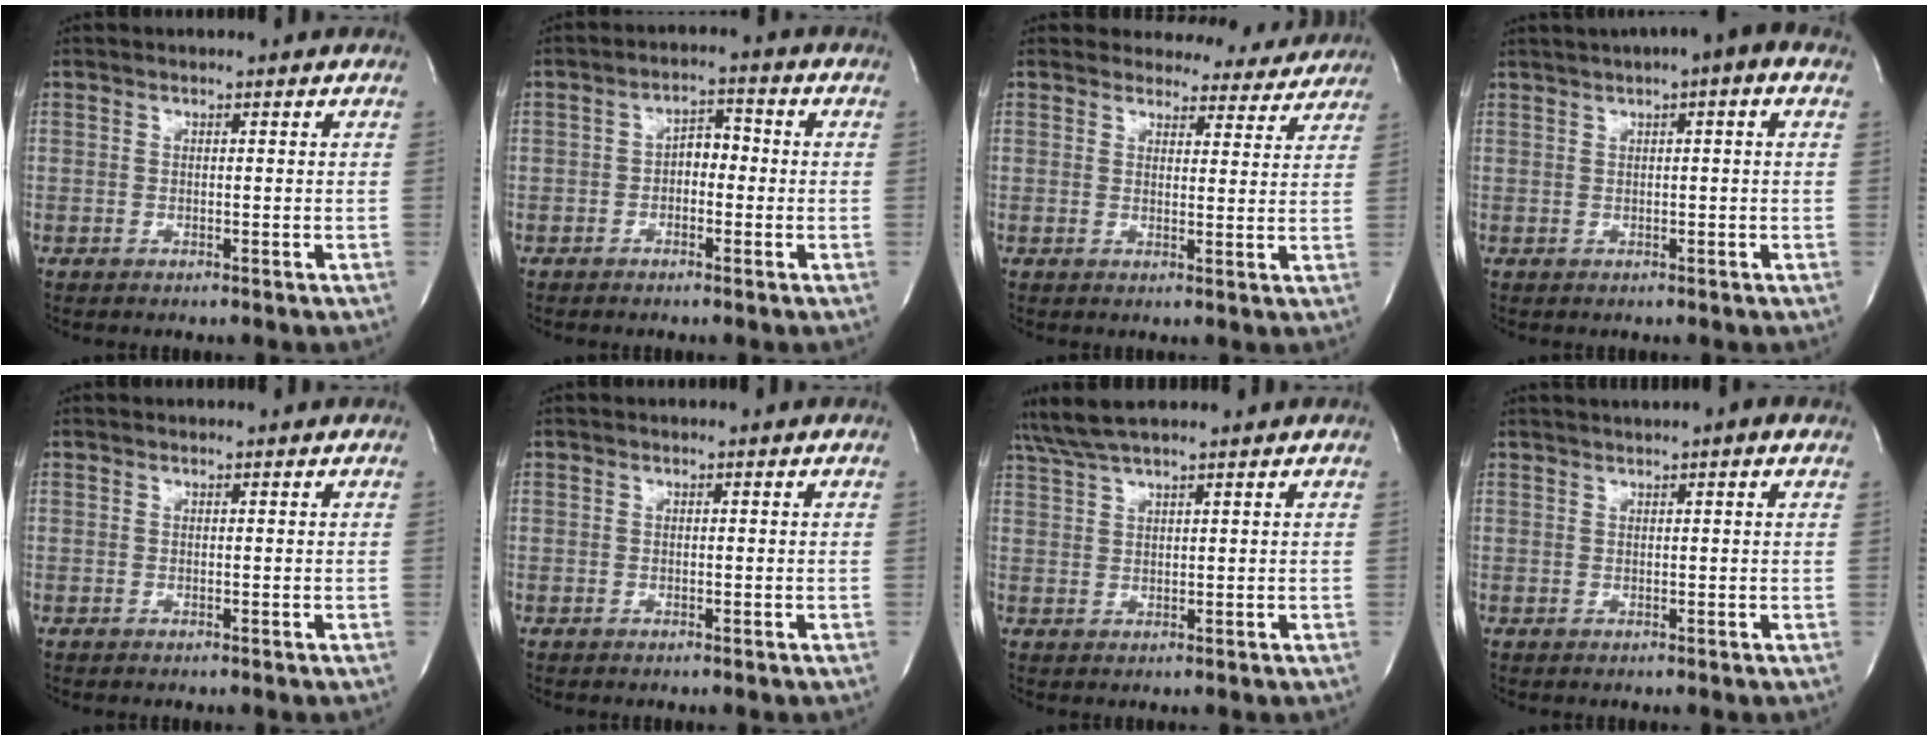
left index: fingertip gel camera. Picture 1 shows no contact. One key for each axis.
{"total": 3.7, "fx": -0.6, "fy": 2.1, "fz": 2.9, "tx": -0.042, "ty": 0.020, "tz": -0.017}
{"total": 7.9, "fx": 7.4, "fy": 2.8, "fz": 0.0, "tx": 0.027, "ty": -0.009, "tz": 0.069}
{"total": 5.7, "fx": 2.6, "fy": 0.6, "fz": 5.0, "tx": -0.079, "ty": 0.021, "tz": 0.034}
{"total": 0.0}
{"total": 0.0}
{"total": 5.1, "fx": 4.5, "fy": -0.5, "fz": 2.3, "tx": -0.055, "ty": 0.022, "tz": 0.092}
{"total": 3.4, "fx": 2.2, "fy": 0.0, "fz": 2.6, "tx": -0.041, "ty": 0.019, "tz": 0.033}